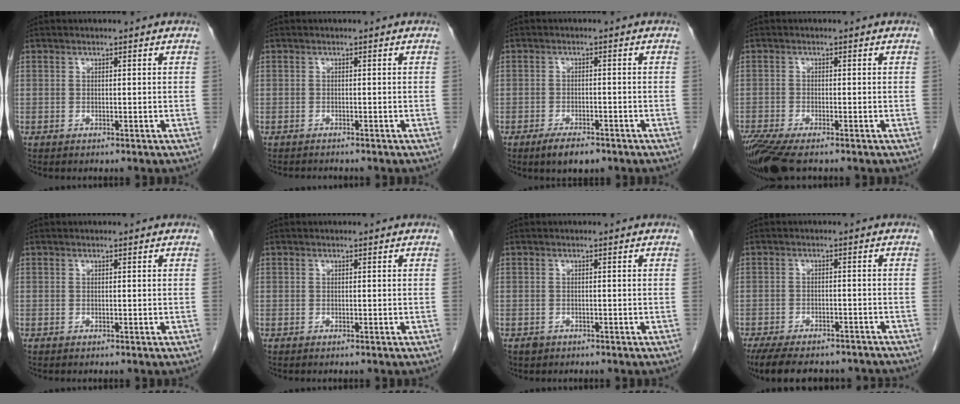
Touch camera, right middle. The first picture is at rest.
{"total": 1.8, "force": [-1.7, 0.3, 0.3], "torque": [-0.004, -0.006, -0.024]}
{"total": 4.2, "force": [-3.0, 1.4, 2.6], "torque": [-0.048, -0.003, -0.044]}
{"total": 7.3, "force": [-5.5, 1.4, 4.5], "torque": [-0.084, -0.017, -0.097]}
{"total": 0.0}
{"total": 0.0}
{"total": 1.0, "force": [-0.6, 0.8, 0.1], "torque": [-0.007, 0.001, -0.007]}
{"total": 15.6, "force": [-13.3, 5.1, 6.4], "torque": [-0.142, -0.009, -0.175]}